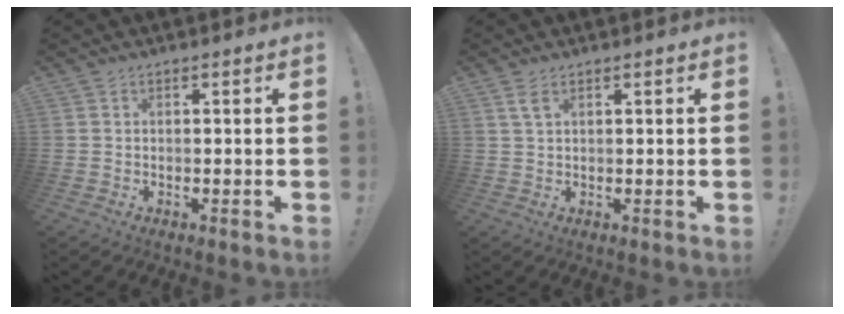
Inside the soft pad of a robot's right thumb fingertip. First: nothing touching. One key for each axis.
{"total": 2.9, "fx": 1.4, "fy": 1.2, "fz": 2.3, "tx": -0.039, "ty": 0.000, "tz": 0.025}